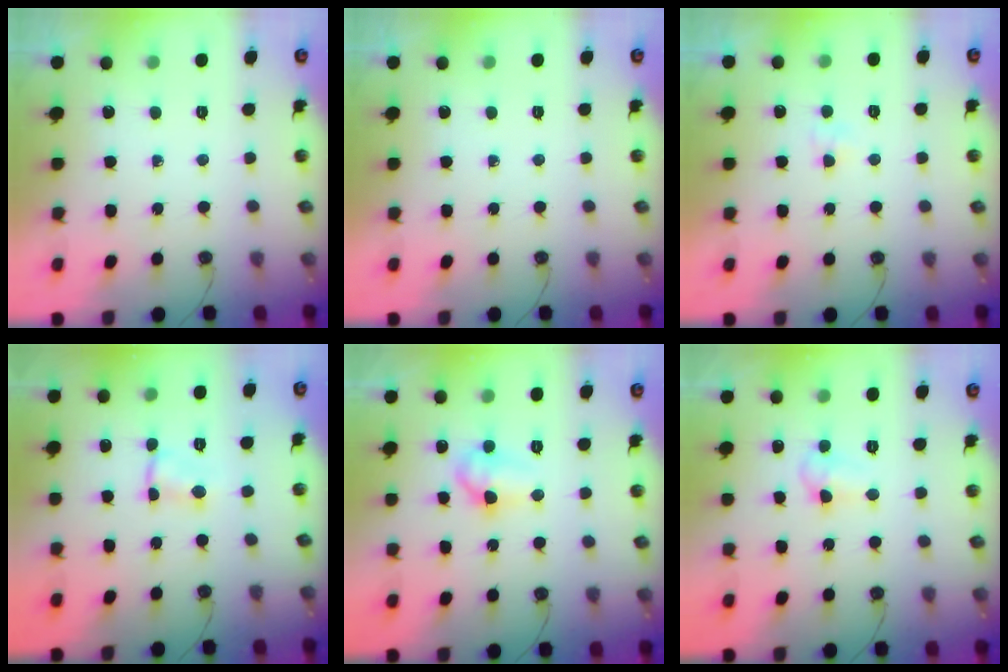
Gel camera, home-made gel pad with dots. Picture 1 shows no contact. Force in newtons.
{"total": 0.0}
{"total": 3.1, "press": 2.7, "slide": 1.4}
{"total": 1.5, "press": 1.5, "slide": 0.2}
{"total": 8.3, "press": 8.3, "slide": 0.8}
{"total": 4.6, "press": 3.6, "slide": 2.9}